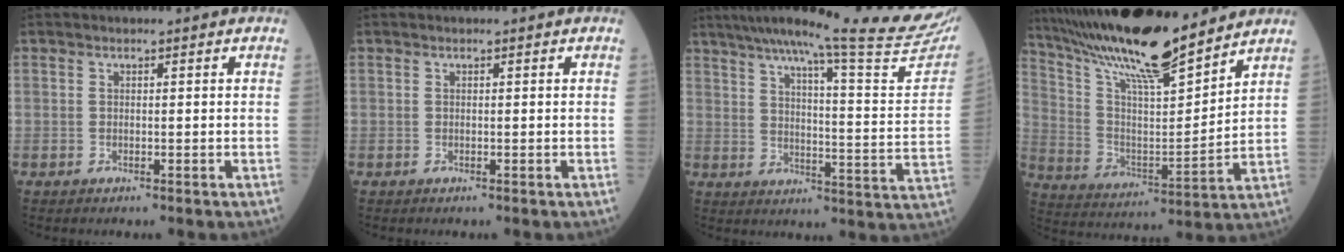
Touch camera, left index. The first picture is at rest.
{"total": 0.0}
{"total": 25.3, "force": [22.7, -1.6, 10.9], "torque": [-0.175, -0.089, 0.288]}
{"total": 19.2, "force": [16.3, 1.8, 10.0], "torque": [-0.183, 0.004, 0.292]}